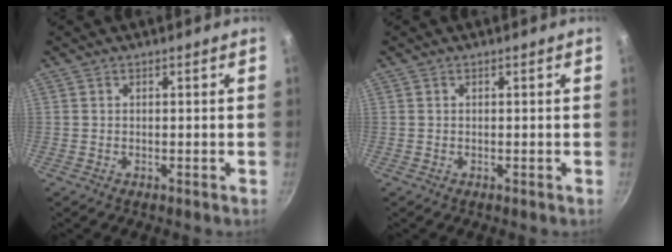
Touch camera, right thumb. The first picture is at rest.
{"total": 0.0}